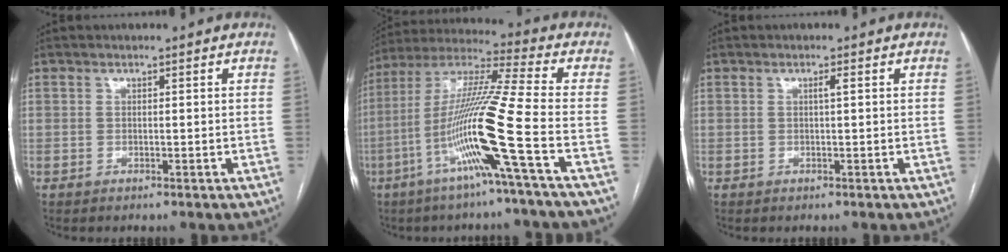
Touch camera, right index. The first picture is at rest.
{"total": 16.3, "force": [-5.9, -2.2, 15.0], "torque": [-0.297, -0.010, -0.121]}
{"total": 0.9, "force": [0.2, -0.1, 0.8], "torque": [-0.015, 0.002, 0.004]}